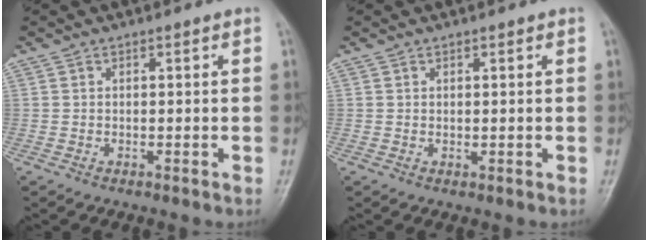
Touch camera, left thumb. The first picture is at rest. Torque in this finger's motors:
{"motor_torque": [-0.06, 0.02, -0.10, -0.03, 0.00]}